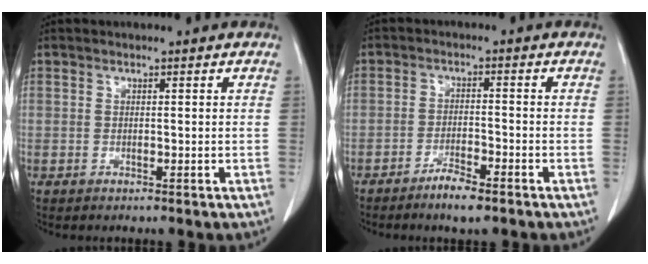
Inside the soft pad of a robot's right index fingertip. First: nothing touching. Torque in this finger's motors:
{"motor_torque": [0.22, -0.19, 0.06, 0.01]}